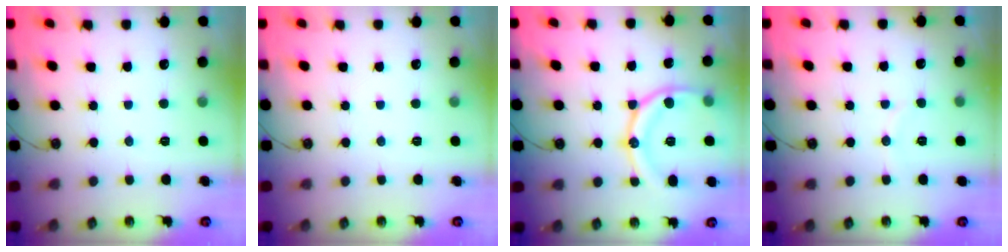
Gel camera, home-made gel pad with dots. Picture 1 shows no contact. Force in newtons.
{"total": 0.0}
{"total": 15.8, "press": 15.8, "slide": 1.1}
{"total": 4.4, "press": 4.4, "slide": 0.3}